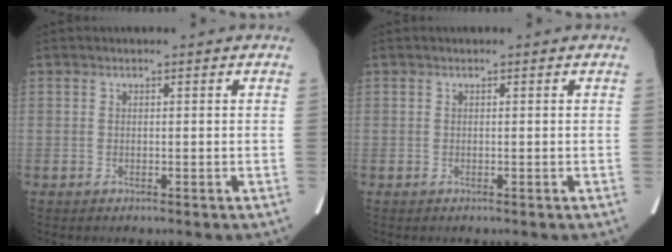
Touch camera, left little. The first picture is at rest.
{"total": 0.0}